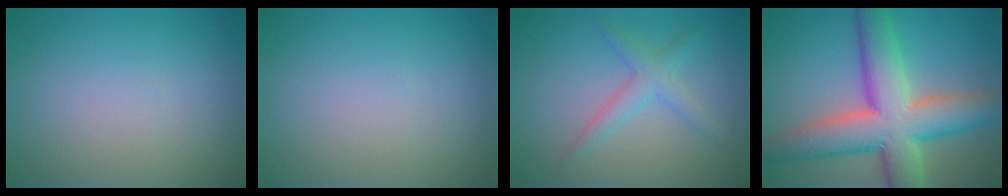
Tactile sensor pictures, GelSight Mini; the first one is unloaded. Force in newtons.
{"total": 0.0}
{"total": 2.3, "press": 2.3, "slide": 0.2}
{"total": 10.8, "press": 10.8, "slide": 0.7}